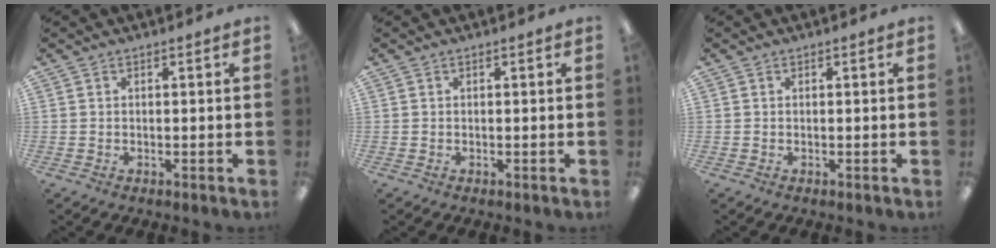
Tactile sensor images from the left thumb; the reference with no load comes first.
{"total": 0.0}
{"total": 0.0}